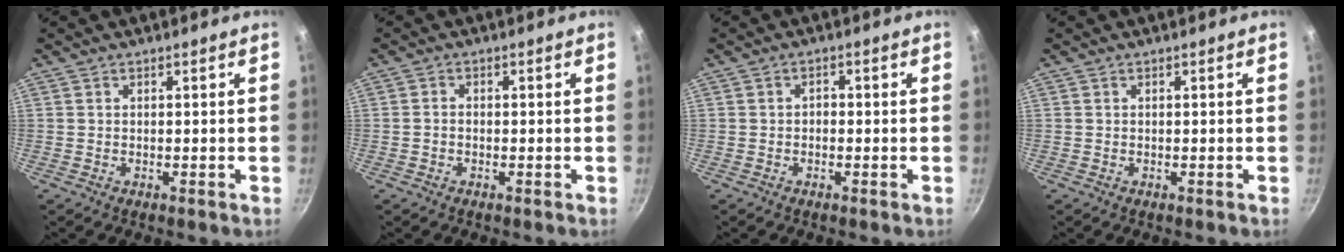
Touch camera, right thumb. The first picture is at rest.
{"total": 1.2, "force": [-0.5, 0.9, 0.6], "torque": [-0.009, 0.008, -0.010]}
{"total": 1.4, "force": [-0.5, 1.0, 0.8], "torque": [-0.011, 0.007, -0.009]}
{"total": 0.0}